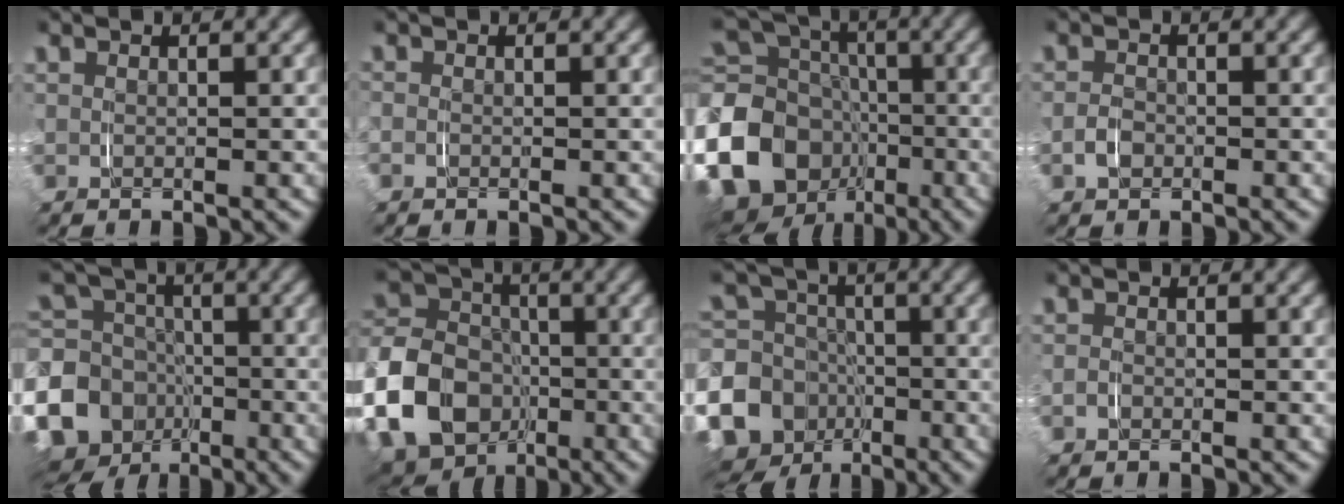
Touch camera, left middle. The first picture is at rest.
{"total": 1.0, "force": [-0.6, 0.8, -0.1], "torque": [-0.006, -0.006, -0.014]}
{"total": 14.0, "force": [-5.1, 11.8, 5.5], "torque": [-0.125, -0.054, -0.088]}
{"total": 1.2, "force": [-0.9, 0.7, 0.3], "torque": [-0.012, -0.006, -0.014]}
{"total": 14.0, "force": [-5.5, 12.3, 4.0], "torque": [-0.103, -0.068, -0.097]}
{"total": 11.4, "force": [-4.6, 9.4, 4.4], "torque": [-0.122, -0.049, -0.076]}
{"total": 15.9, "force": [-6.2, 14.0, 4.1], "torque": [-0.115, -0.082, -0.108]}
{"total": 0.8, "force": [-0.7, 0.3, 0.0], "torque": [-0.007, -0.003, -0.013]}